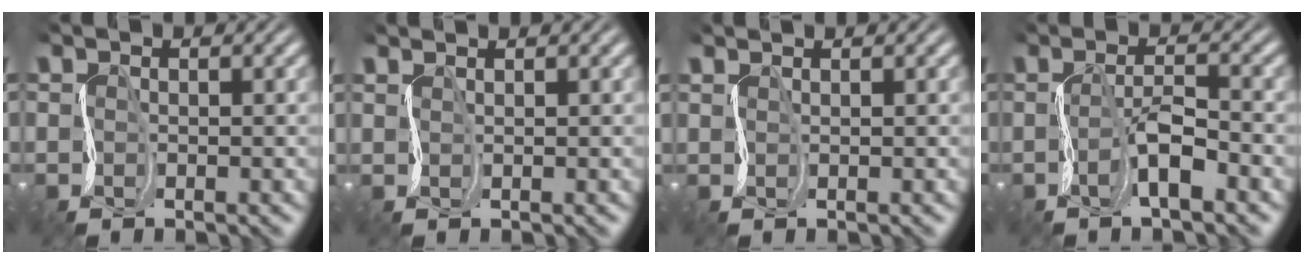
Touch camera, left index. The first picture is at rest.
{"total": 1.0, "force": [0.9, -0.1, 0.4], "torque": [-0.004, 0.003, 0.018]}
{"total": 0.8, "force": [0.7, -0.2, 0.2], "torque": [-0.005, -0.002, 0.016]}
{"total": 2.4, "force": [-0.7, 0.2, 2.3], "torque": [-0.046, 0.009, -0.019]}